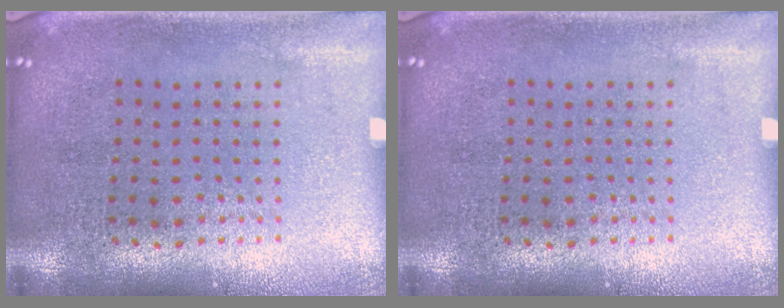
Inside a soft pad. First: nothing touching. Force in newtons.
{"total": 0.0}